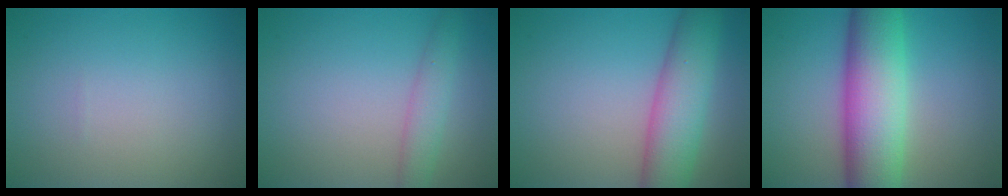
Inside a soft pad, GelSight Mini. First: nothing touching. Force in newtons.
{"total": 2.4, "press": 2.4, "slide": 0.1}
{"total": 6.7, "press": 6.7, "slide": 0.3}
{"total": 10.3, "press": 10.3, "slide": 0.2}